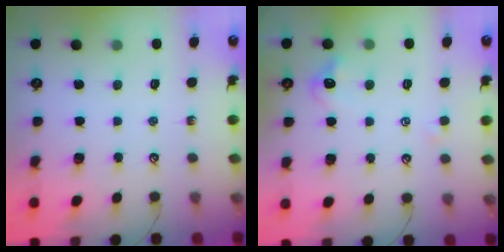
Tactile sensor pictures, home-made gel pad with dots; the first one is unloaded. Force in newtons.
{"total": 0.8, "press": 0.5, "slide": 0.7}